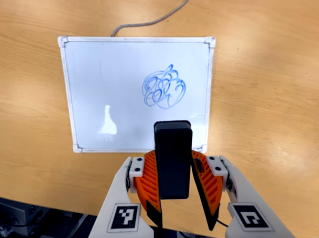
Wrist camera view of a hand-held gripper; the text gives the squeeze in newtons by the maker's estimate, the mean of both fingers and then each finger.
{"total": 5.1, "left": 4.8, "right": 5.5}